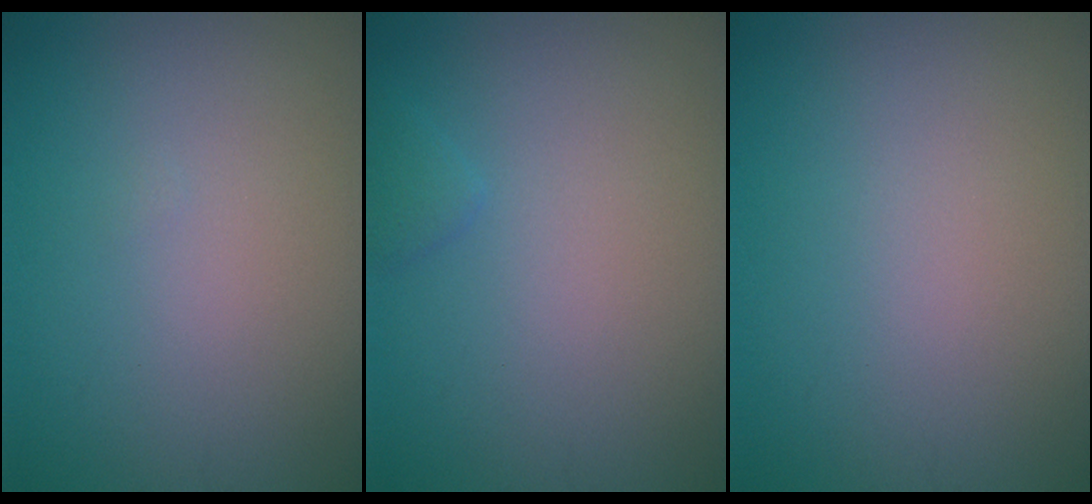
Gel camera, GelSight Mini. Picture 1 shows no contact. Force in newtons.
{"total": 0.9, "press": 0.9, "slide": 0.1}
{"total": 0.0}